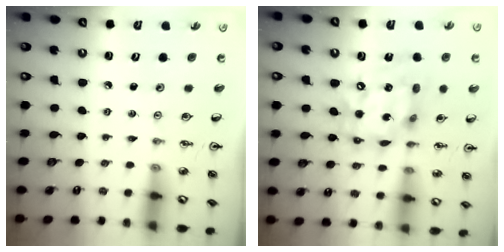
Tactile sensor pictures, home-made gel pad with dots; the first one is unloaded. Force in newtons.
{"total": 16.0, "press": 15.9, "slide": 1.4}